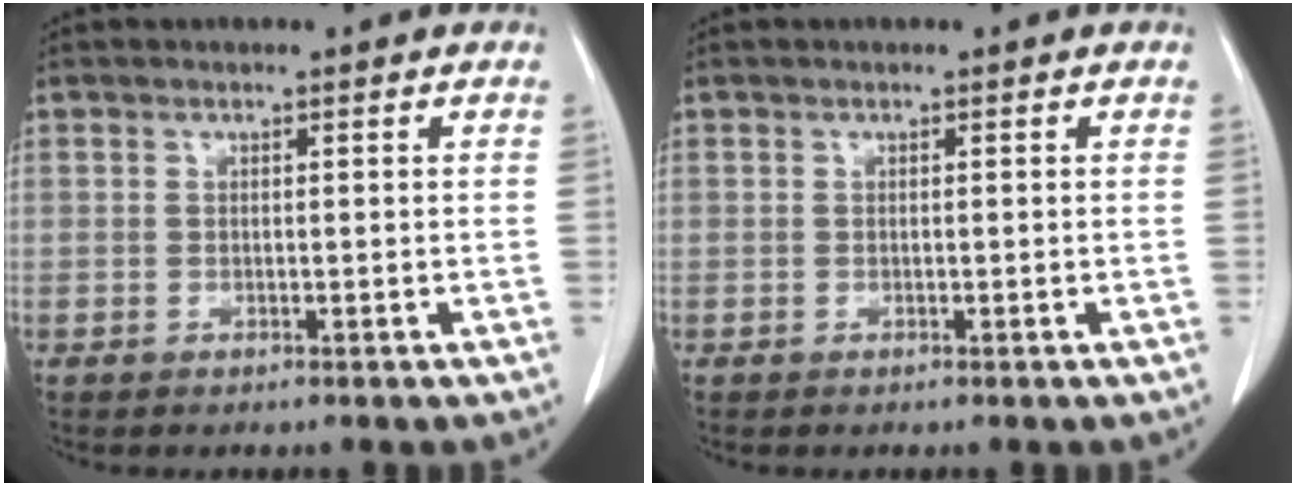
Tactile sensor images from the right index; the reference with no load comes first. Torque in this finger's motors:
{"motor_torque": [-0.05, 0.02, 0.00, 0.00]}